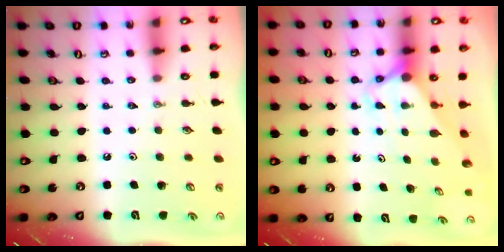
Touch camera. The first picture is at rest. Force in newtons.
{"total": 2.7, "press": 2.7, "slide": 0.0}